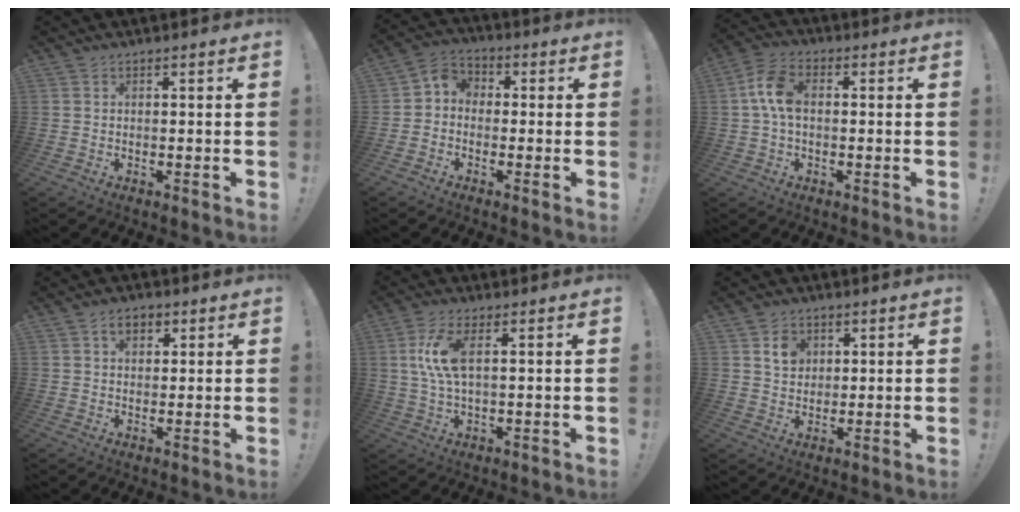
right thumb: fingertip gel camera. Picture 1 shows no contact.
{"total": 5.2, "force": [-2.3, 4.2, 2.0], "torque": [-0.038, 0.023, -0.040]}
{"total": 8.8, "force": [0.3, 5.5, 6.9], "torque": [-0.126, 0.014, 0.011]}
{"total": 4.2, "force": [1.9, 2.7, 2.6], "torque": [-0.031, 0.001, 0.030]}
{"total": 9.2, "force": [1.9, 3.4, 8.4], "torque": [-0.172, -0.003, 0.033]}
{"total": 5.6, "force": [2.5, 4.6, 1.9], "torque": [-0.018, -0.008, 0.043]}